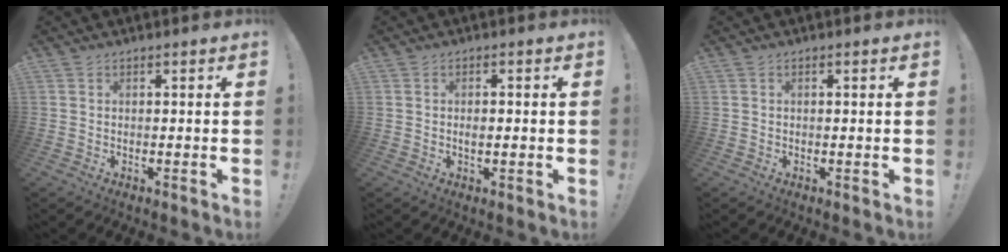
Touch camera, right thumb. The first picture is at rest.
{"total": 1.7, "force": [-0.5, 0.7, 1.4], "torque": [-0.008, -0.004, -0.012]}
{"total": 0.7, "force": [-0.1, -0.1, 0.7], "torque": [-0.014, -0.001, -0.001]}